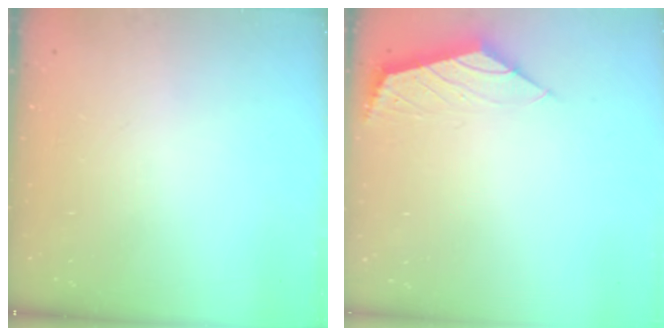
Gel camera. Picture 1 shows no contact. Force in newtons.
{"total": 2.3, "press": 2.2, "slide": 0.6}